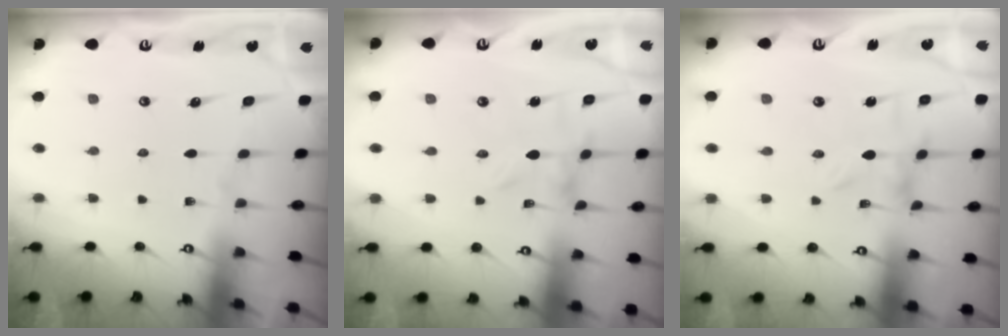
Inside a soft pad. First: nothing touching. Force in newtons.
{"total": 0.0}
{"total": 0.0}